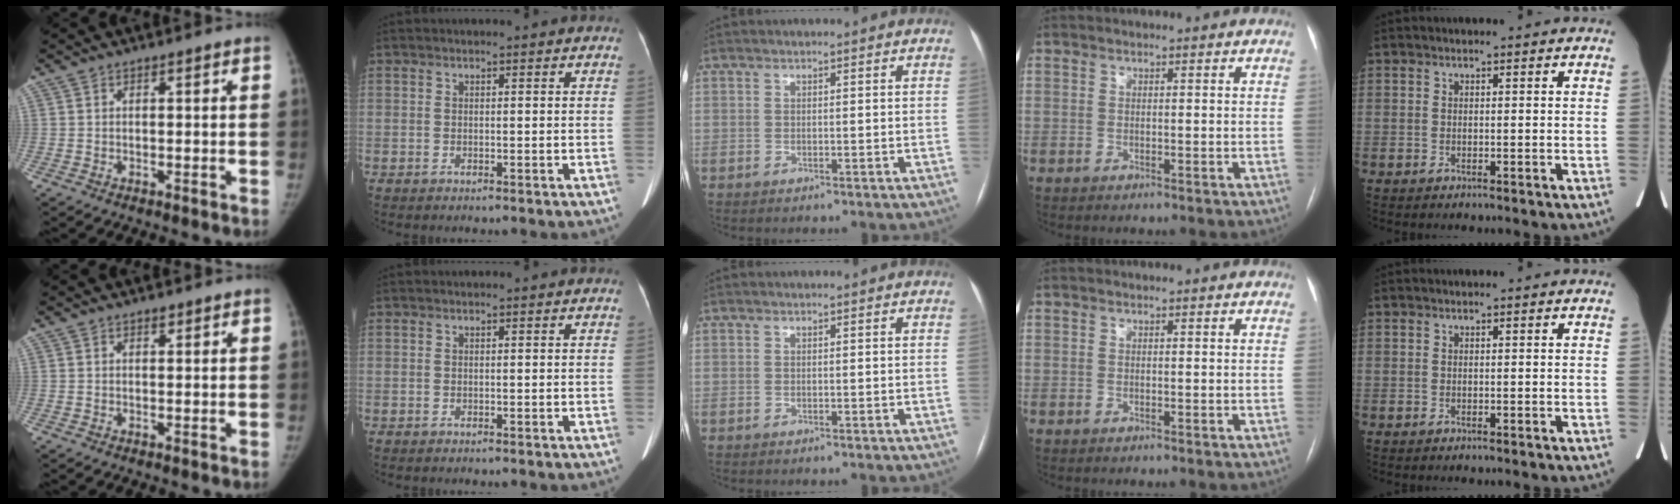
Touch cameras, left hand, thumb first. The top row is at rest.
{"thumb": {"total": 0.8, "force": [0.6, 0.4, 0.4], "torque": [-0.002, -0.003, 0.007]}}